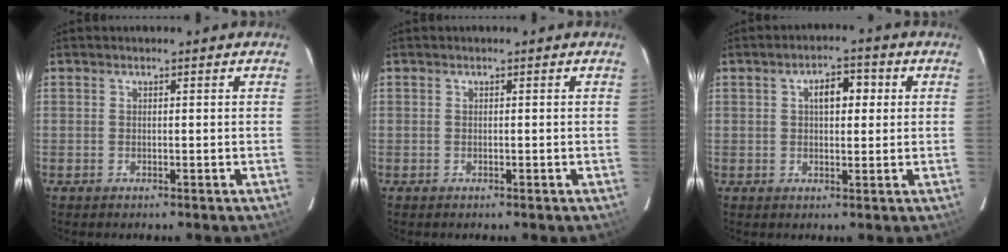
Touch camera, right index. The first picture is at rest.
{"total": 0.0}
{"total": 4.9, "force": [1.2, 2.1, 4.2], "torque": [-0.069, 0.017, 0.018]}